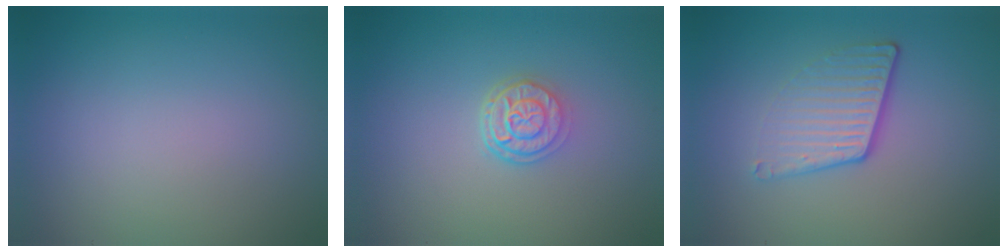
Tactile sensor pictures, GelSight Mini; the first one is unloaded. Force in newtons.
{"total": 3.1, "press": 2.5, "slide": 2.0}
{"total": 4.0, "press": 2.8, "slide": 2.9}